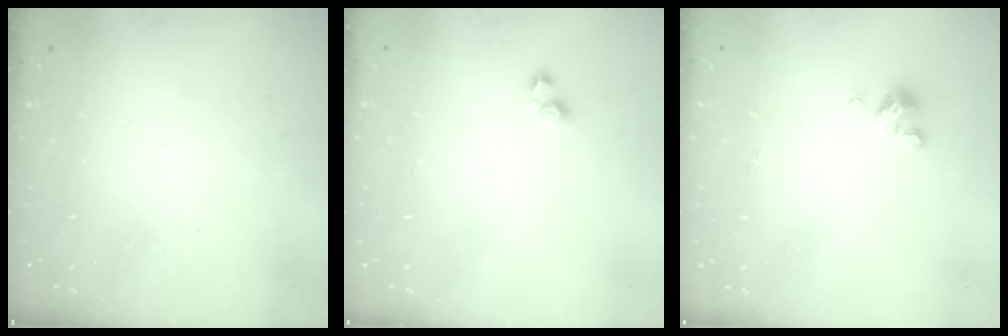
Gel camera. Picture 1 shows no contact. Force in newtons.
{"total": 2.9, "press": 2.7, "slide": 1.1}
{"total": 3.7, "press": 3.7, "slide": 0.3}